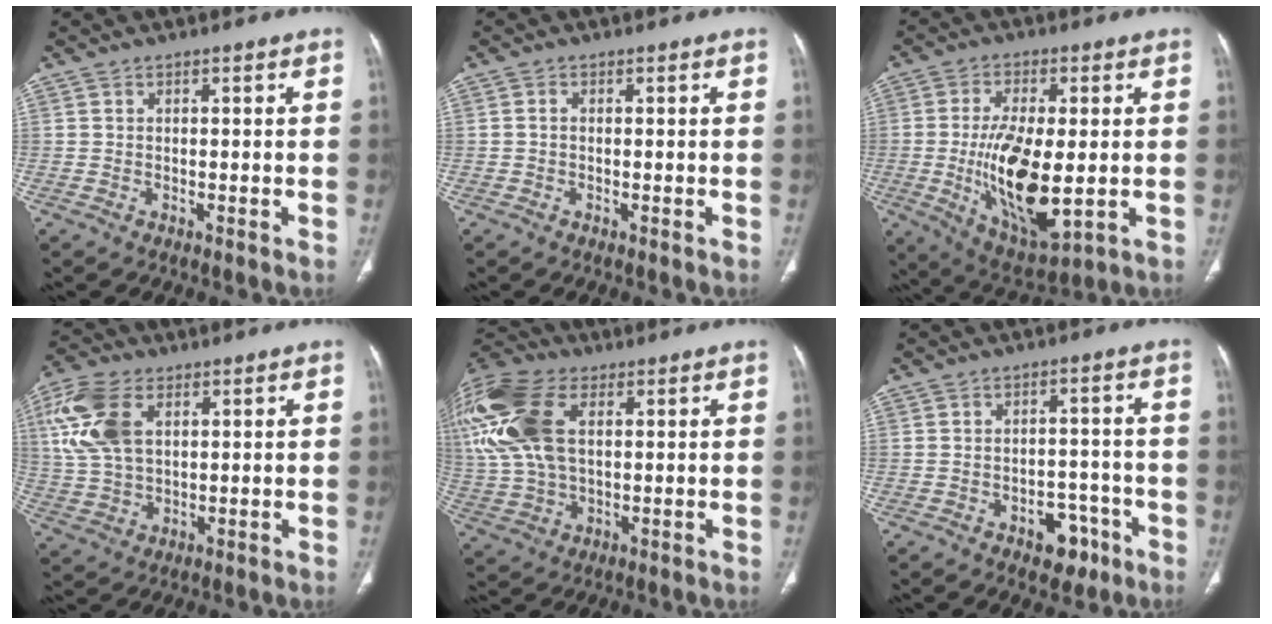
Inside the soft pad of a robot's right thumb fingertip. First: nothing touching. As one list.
[{"total": 0.6, "force": [-0.1, 0.4, 0.4], "torque": [-0.006, 0.001, -0.004]}, {"total": 16.7, "force": [-1.8, 7.0, 15.0], "torque": [-0.263, -0.021, -0.016]}, {"total": 13.0, "force": [4.1, 7.7, 9.6], "torque": [-0.211, 0.004, 0.084]}, {"total": 22.5, "force": [6.8, 13.2, 16.9], "torque": [-0.414, 0.019, 0.127]}, {"total": 6.3, "force": [-3.5, 4.1, 3.3], "torque": [-0.017, 0.031, -0.043]}]